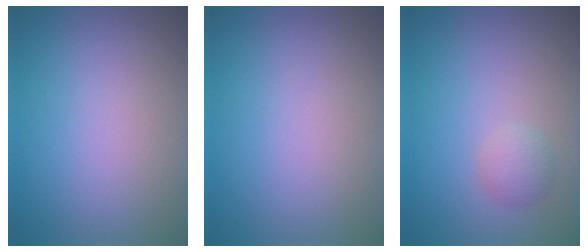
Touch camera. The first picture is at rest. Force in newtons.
{"total": 0.0}
{"total": 1.6, "press": 1.6, "slide": 0.1}